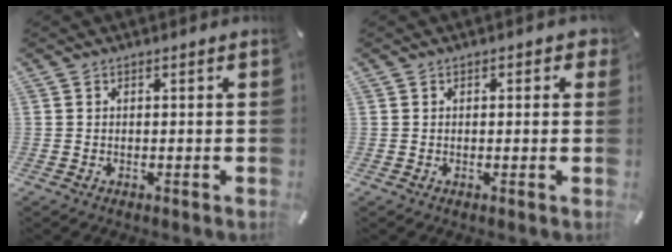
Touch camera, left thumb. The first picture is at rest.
{"total": 1.2, "force": [0.3, 0.9, 0.7], "torque": [0.003, 0.000, 0.000]}